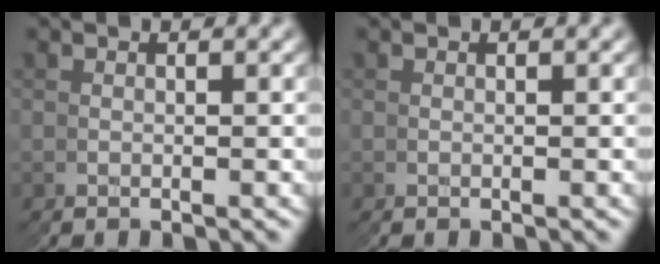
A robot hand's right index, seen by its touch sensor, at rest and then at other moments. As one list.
[{"total": 0.0}]